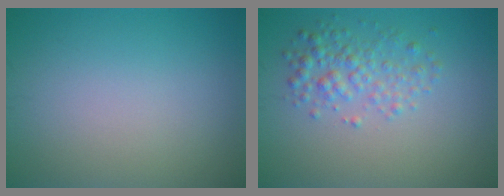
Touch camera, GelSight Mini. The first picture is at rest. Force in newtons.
{"total": 3.0, "press": 3.0, "slide": 0.1}